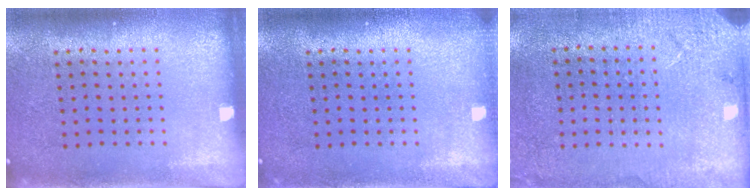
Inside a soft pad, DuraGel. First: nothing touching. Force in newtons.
{"total": 0.7, "press": 0.7, "slide": 0.1}
{"total": 2.6, "press": 2.4, "slide": 0.9}